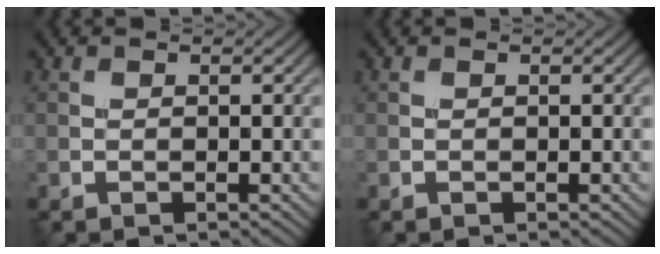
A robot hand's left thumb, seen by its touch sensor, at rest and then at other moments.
{"total": 0.0}